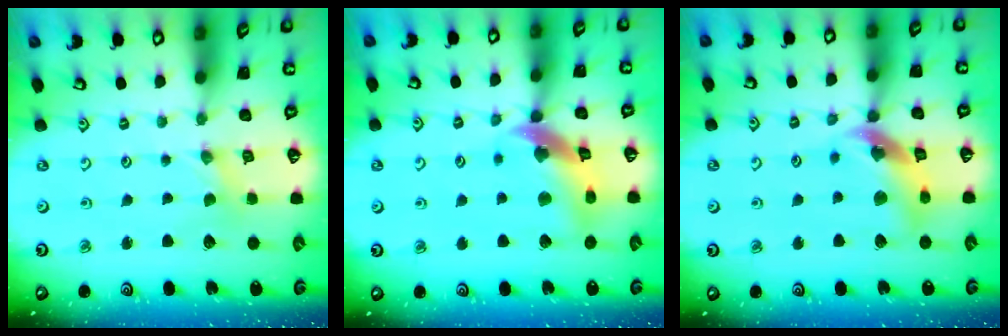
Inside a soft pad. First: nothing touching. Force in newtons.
{"total": 12.8, "press": 12.7, "slide": 1.8}
{"total": 13.2, "press": 13.1, "slide": 1.5}